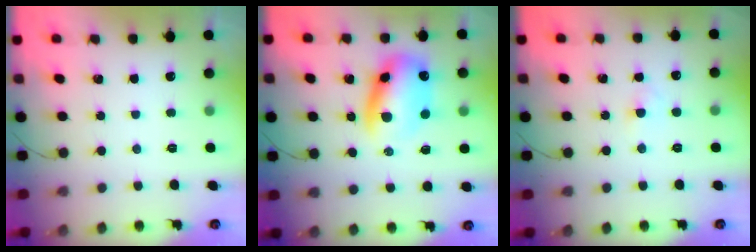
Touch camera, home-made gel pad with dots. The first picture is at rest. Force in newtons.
{"total": 12.3, "press": 11.9, "slide": 3.3}
{"total": 2.3, "press": 2.1, "slide": 1.0}